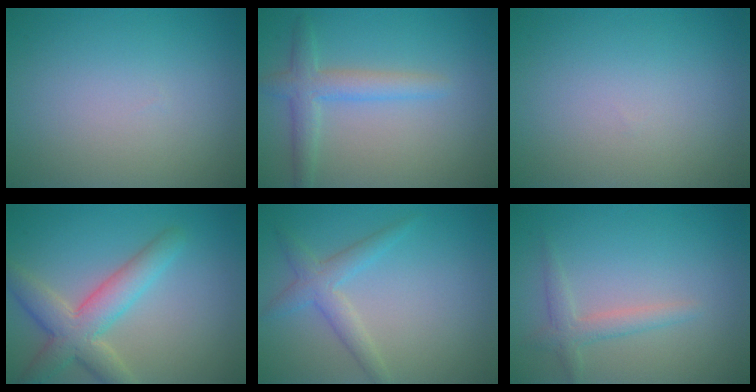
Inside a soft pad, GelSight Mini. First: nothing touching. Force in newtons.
{"total": 3.0, "press": 3.0, "slide": 0.2}
{"total": 0.0}
{"total": 5.3, "press": 5.3, "slide": 0.4}
{"total": 2.6, "press": 2.6, "slide": 0.1}
{"total": 2.0, "press": 2.0, "slide": 0.2}